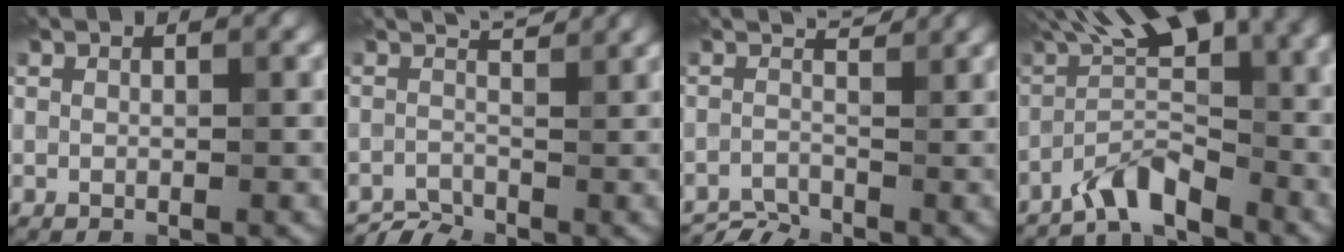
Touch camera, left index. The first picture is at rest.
{"total": 1.7, "force": [-1.2, 0.5, 1.1], "torque": [-0.024, 0.007, -0.028]}
{"total": 2.4, "force": [-2.0, 0.7, 1.2], "torque": [-0.026, 0.004, -0.045]}
{"total": 7.8, "force": [-4.2, 2.0, 6.2], "torque": [-0.099, 0.022, -0.091]}